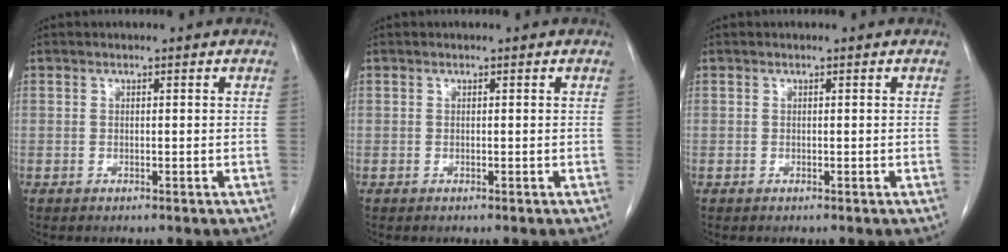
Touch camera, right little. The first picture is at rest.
{"total": 0.0}
{"total": 0.0}